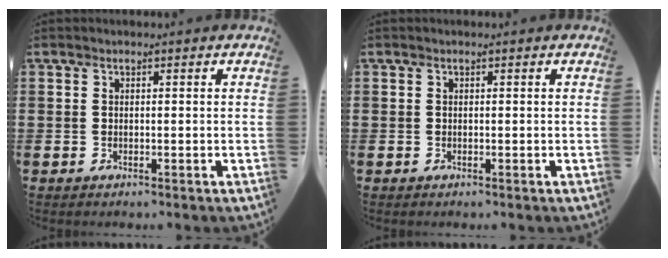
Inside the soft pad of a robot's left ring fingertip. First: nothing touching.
{"total": 0.0}